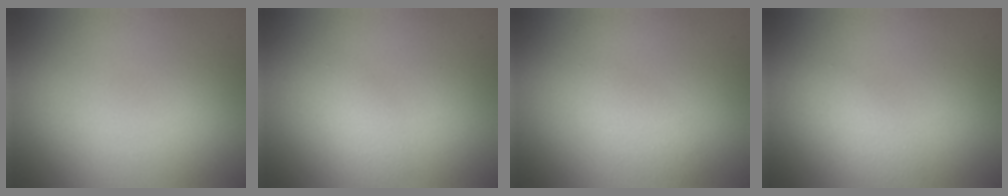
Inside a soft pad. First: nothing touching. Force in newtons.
{"total": 1.6, "press": 1.6, "slide": 0.1}
{"total": 2.0, "press": 2.0, "slide": 0.1}
{"total": 1.7, "press": 1.7, "slide": 0.1}